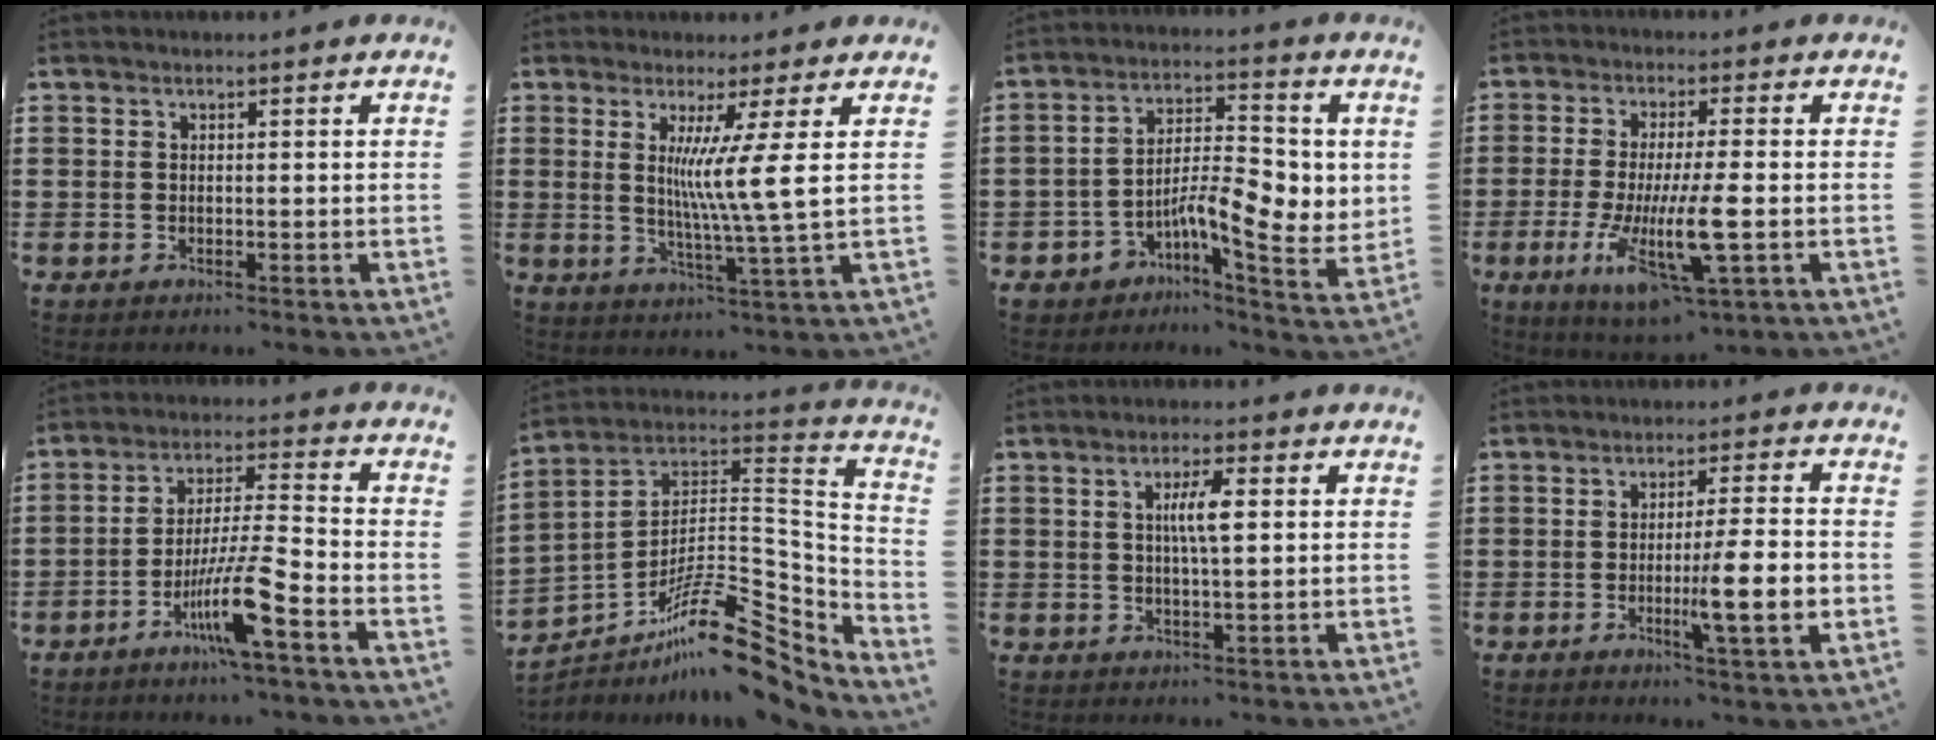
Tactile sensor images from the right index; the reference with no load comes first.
{"total": 8.2, "force": [1.7, -1.7, 7.9], "torque": [-0.150, -0.012, 0.020]}
{"total": 8.2, "force": [-1.9, 3.8, 7.0], "torque": [-0.107, -0.004, -0.037]}
{"total": 11.4, "force": [-3.0, 2.5, 10.8], "torque": [-0.215, -0.021, -0.051]}
{"total": 10.4, "force": [-5.4, 0.9, 8.8], "torque": [-0.176, -0.004, -0.102]}
{"total": 14.7, "force": [-10.2, 4.4, 9.6], "torque": [-0.150, 0.019, -0.183]}
{"total": 4.4, "force": [0.7, 0.7, 4.2], "torque": [-0.083, 0.004, 0.008]}
{"total": 9.1, "force": [-2.1, 0.7, 8.8], "torque": [-0.134, -0.011, -0.037]}